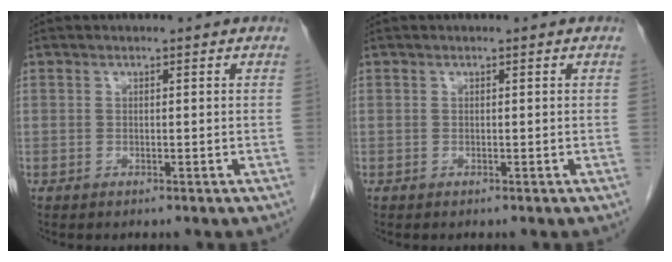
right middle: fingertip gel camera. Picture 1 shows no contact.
{"total": 0.0}